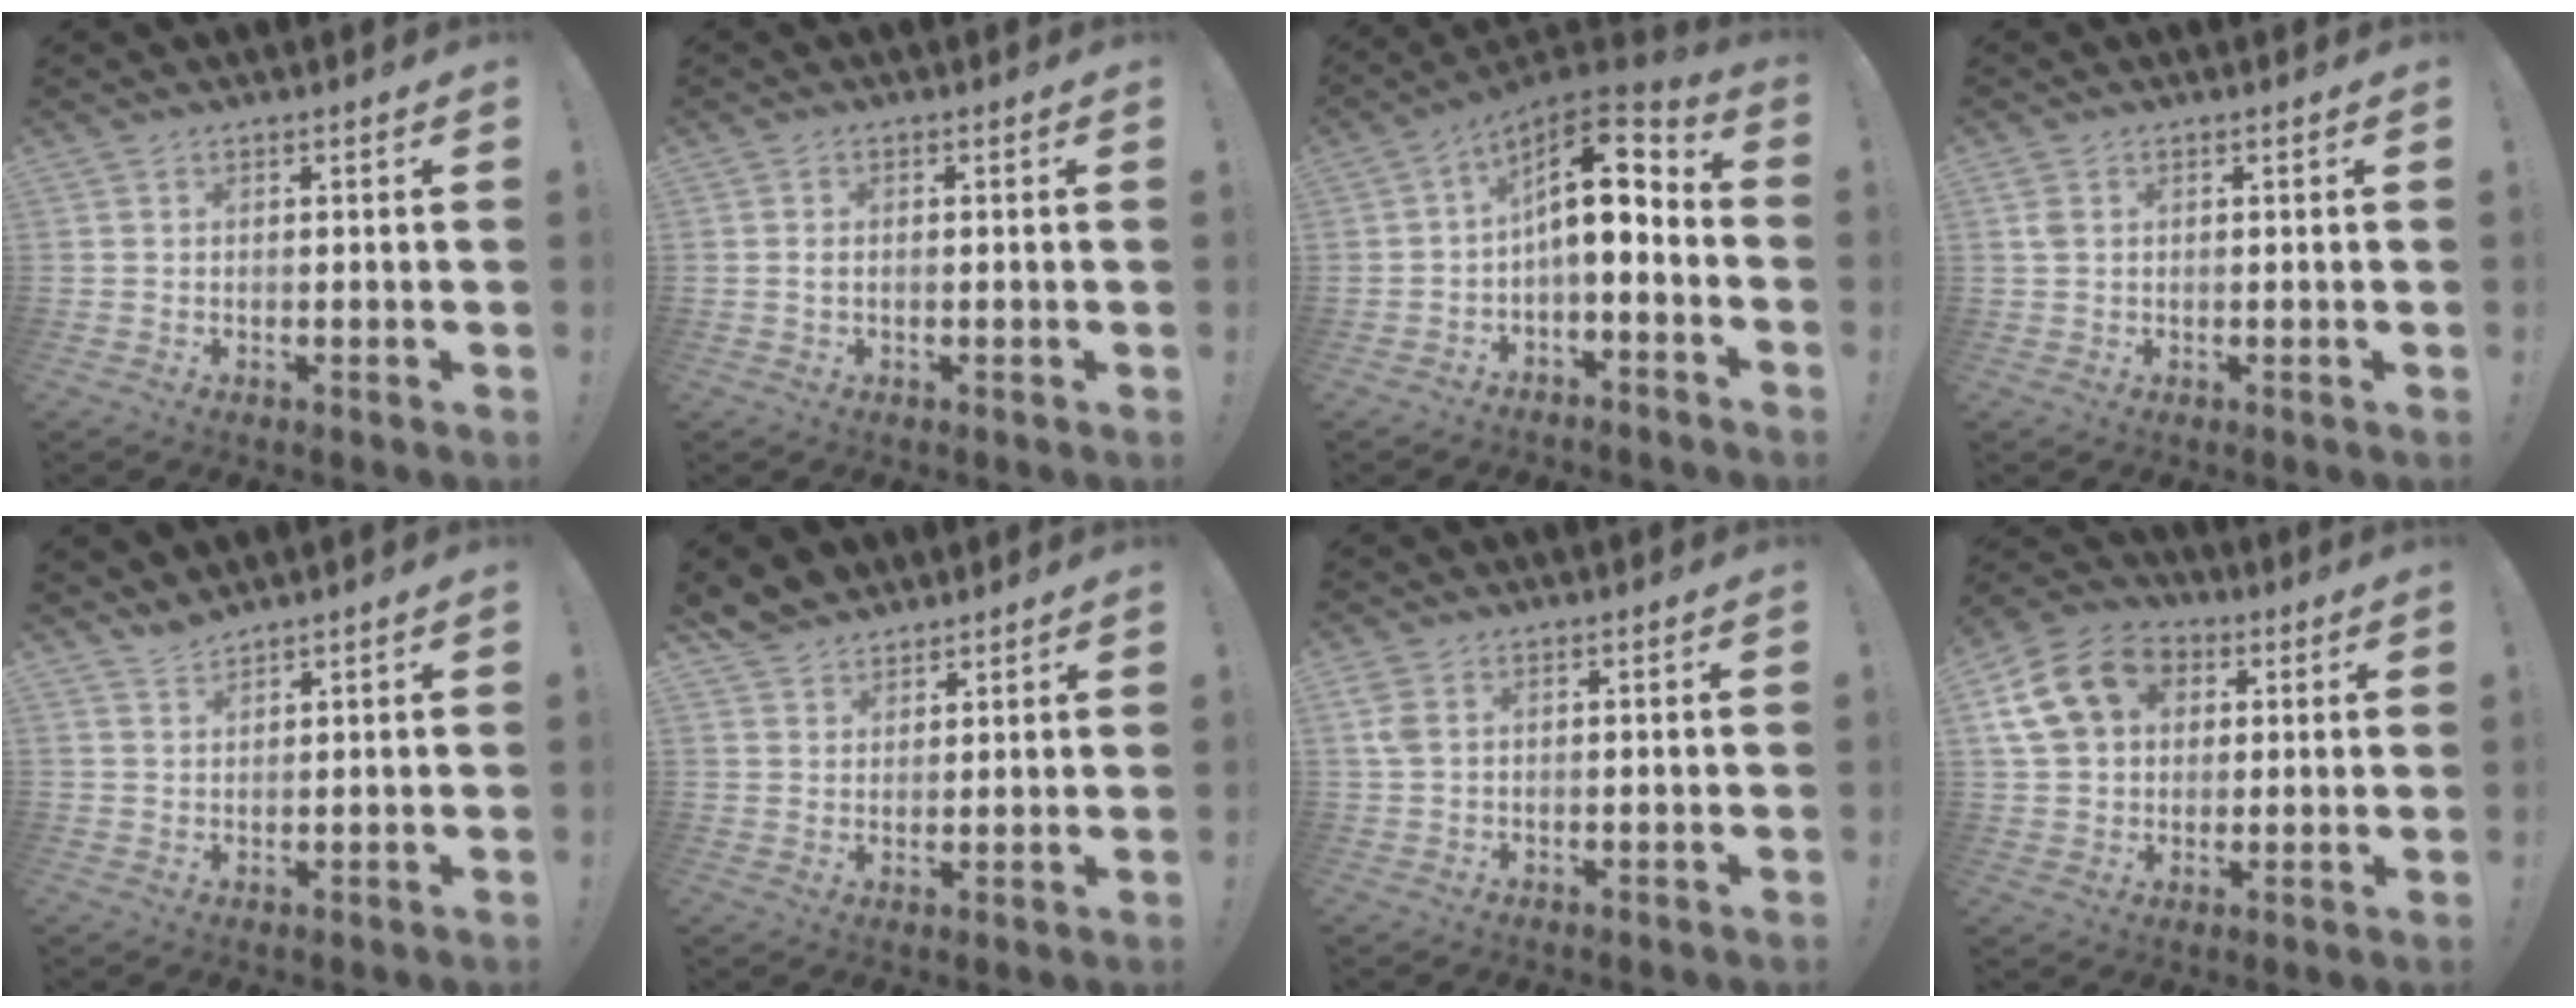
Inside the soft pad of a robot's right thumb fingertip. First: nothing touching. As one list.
[{"total": 1.0, "force": [-0.1, 0.5, 0.9], "torque": [-0.018, 0.004, -0.002]}, {"total": 12.4, "force": [1.6, 5.6, 11.0], "torque": [-0.183, -0.004, 0.026]}, {"total": 2.0, "force": [0.7, 1.4, 1.3], "torque": [-0.021, 0.004, 0.013]}, {"total": 3.2, "force": [3.0, 0.4, 0.8], "torque": [-0.013, -0.019, 0.056]}, {"total": 6.1, "force": [5.0, 3.4, 0.4], "torque": [-0.016, -0.034, 0.102]}, {"total": 3.4, "force": [1.3, 2.0, 2.4], "torque": [-0.050, -0.001, 0.023]}, {"total": 17.2, "force": [5.7, 13.6, 8.8], "torque": [-0.136, -0.008, 0.115]}]